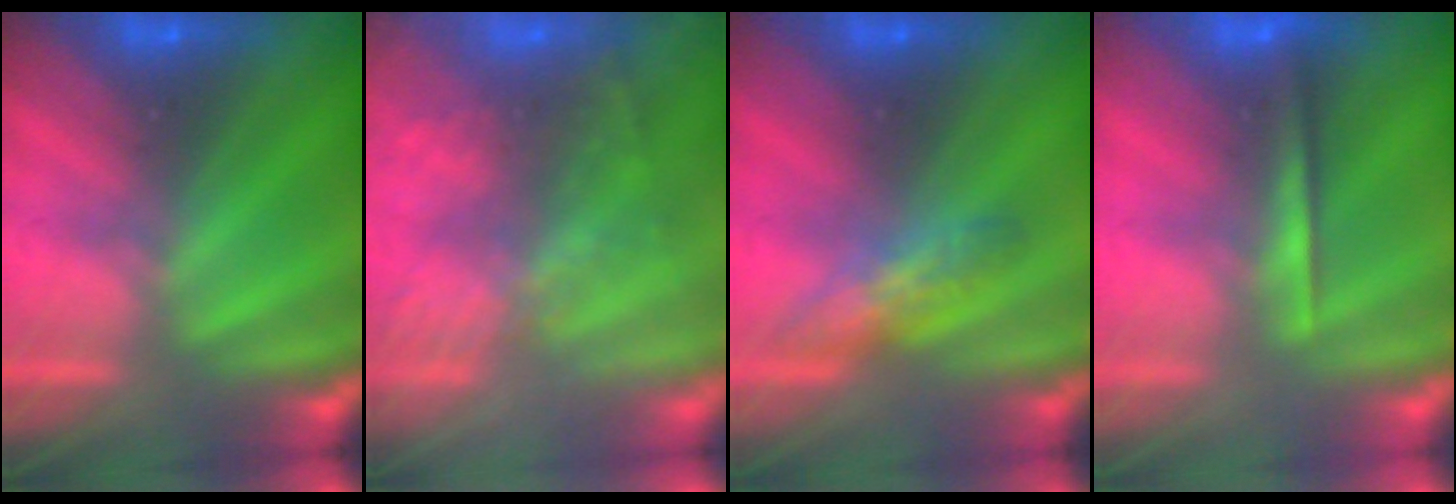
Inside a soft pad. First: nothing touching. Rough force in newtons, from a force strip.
{"total": 8.8}
{"total": 2.5}
{"total": 1.3}